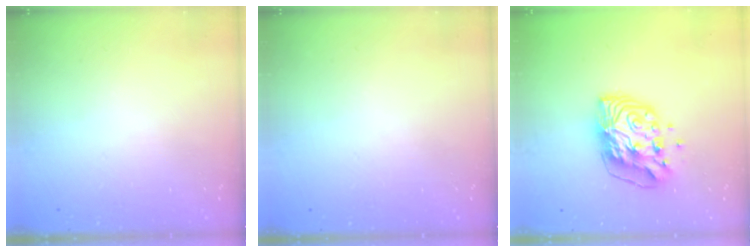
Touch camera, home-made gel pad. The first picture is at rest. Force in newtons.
{"total": 0.0}
{"total": 10.6, "press": 10.5, "slide": 1.6}